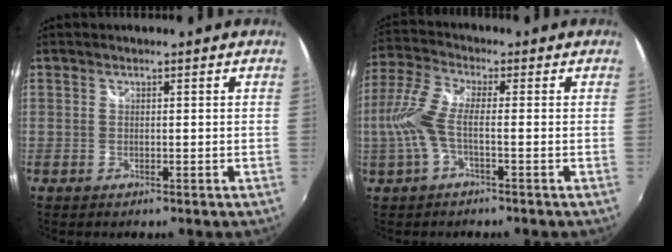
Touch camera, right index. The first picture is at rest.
{"total": 7.9, "force": [-1.7, 1.7, 7.5], "torque": [-0.179, 0.005, -0.034]}